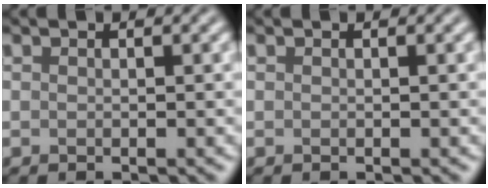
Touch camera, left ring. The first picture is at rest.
{"total": 0.0}